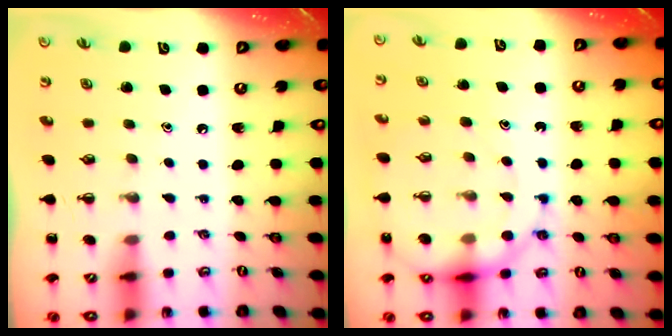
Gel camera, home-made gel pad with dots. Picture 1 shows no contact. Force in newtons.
{"total": 18.6, "press": 18.2, "slide": 4.0}